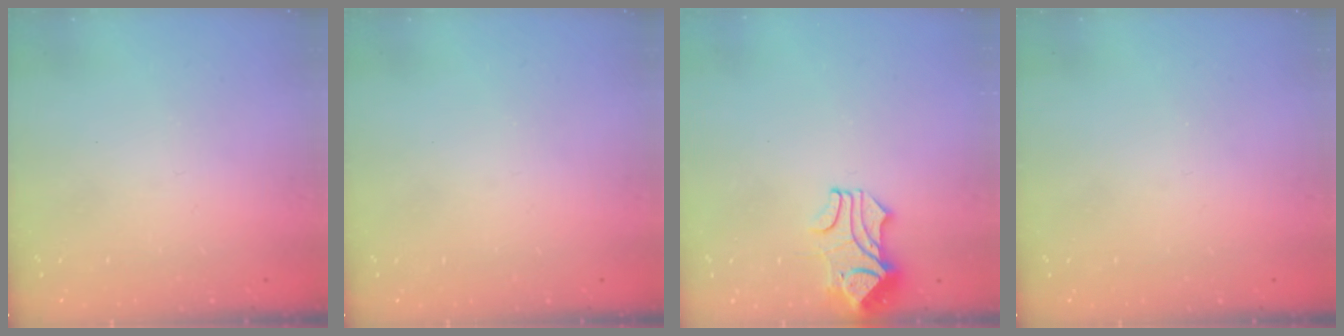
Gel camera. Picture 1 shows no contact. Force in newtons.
{"total": 0.0}
{"total": 1.6, "press": 1.2, "slide": 1.0}
{"total": 0.0}